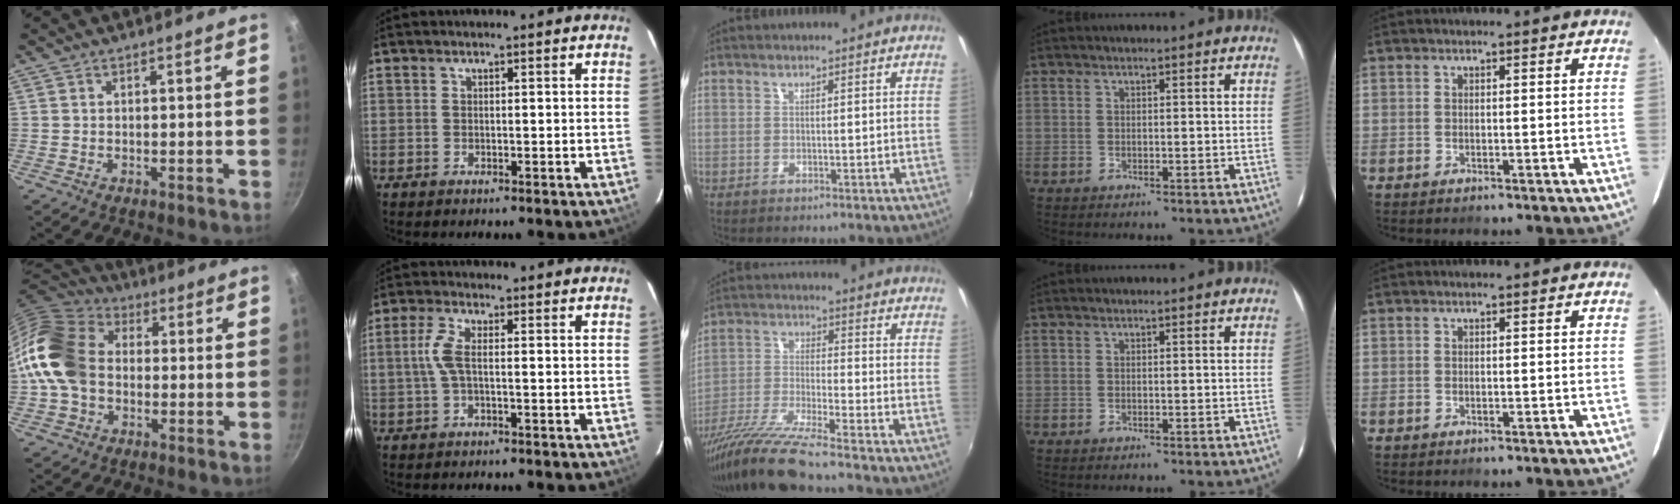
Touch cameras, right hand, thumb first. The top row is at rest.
{"thumb": {"total": 16.9, "force": [-0.8, 13.1, 10.7], "torque": [-0.188, 0.034, -0.029]}, "index": {"total": 4.3, "force": [-0.1, 1.0, 4.2], "torque": [-0.092, 0.005, 0.001]}, "middle": {"total": 12.8, "force": [-10.6, -0.8, 7.1], "torque": [-0.142, -0.029, -0.202]}}